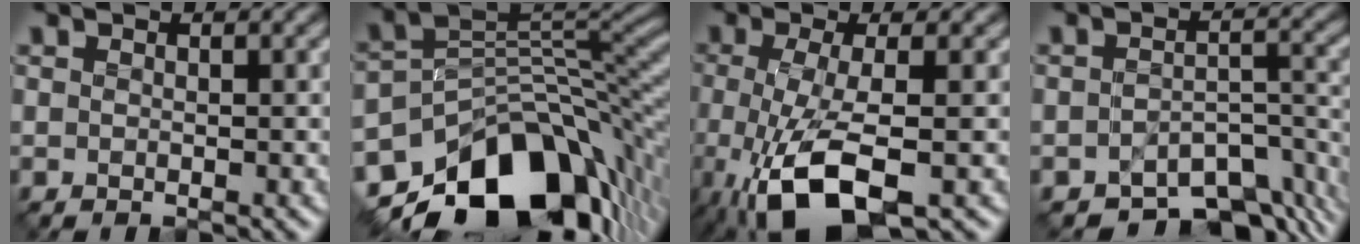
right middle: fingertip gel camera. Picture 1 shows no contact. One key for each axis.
{"total": 14.5, "fx": -8.1, "fy": 8.2, "fz": 8.8, "tx": -0.160, "ty": 0.000, "tz": -0.132}
{"total": 6.8, "fx": -3.1, "fy": 1.9, "fz": 5.8, "tx": -0.125, "ty": -0.010, "tz": -0.062}
{"total": 7.2, "fx": -5.9, "fy": 2.8, "fz": 3.1, "tx": -0.029, "ty": -0.016, "tz": -0.089}